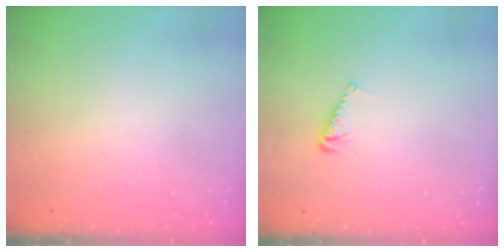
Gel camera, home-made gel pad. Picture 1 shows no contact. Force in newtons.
{"total": 4.4, "press": 4.4, "slide": 0.4}